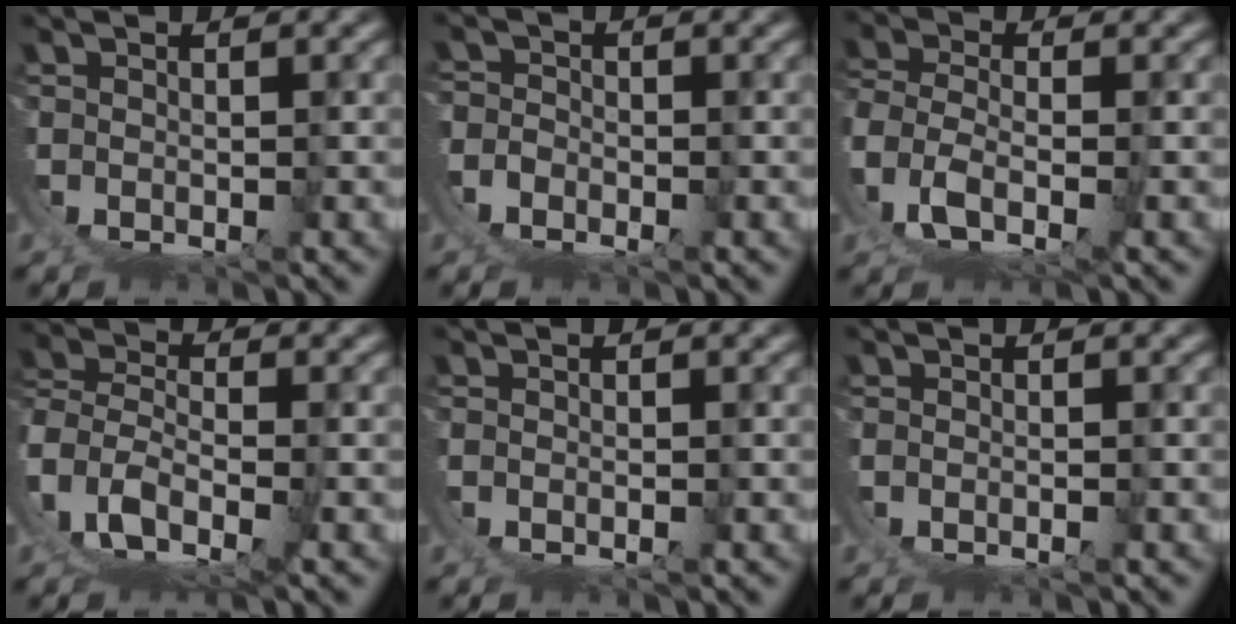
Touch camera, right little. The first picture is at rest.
{"total": 5.1, "force": [-0.1, 4.8, 1.8], "torque": [-0.063, -0.016, -0.005]}
{"total": 6.4, "force": [1.6, 4.5, 4.2], "torque": [-0.115, -0.030, 0.037]}
{"total": 9.3, "force": [1.5, 7.7, 5.0], "torque": [-0.144, -0.034, 0.023]}
{"total": 0.6, "force": [-0.1, 0.0, 0.6], "torque": [-0.012, -0.001, 0.000]}
{"total": 0.7, "force": [-0.2, 0.3, 0.6], "torque": [-0.015, -0.002, -0.003]}